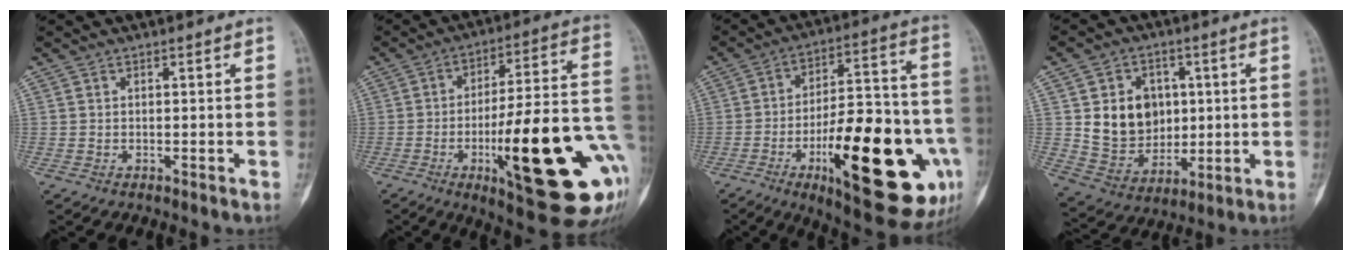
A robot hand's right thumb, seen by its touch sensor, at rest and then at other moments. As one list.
[{"total": 28.0, "force": [-7.8, 7.0, 26.0], "torque": [-0.329, 0.008, -0.103]}, {"total": 30.1, "force": [-9.7, 10.2, 26.5], "torque": [-0.353, 0.021, -0.130]}, {"total": 13.2, "force": [2.1, 10.9, 7.2], "torque": [-0.074, -0.010, 0.054]}]